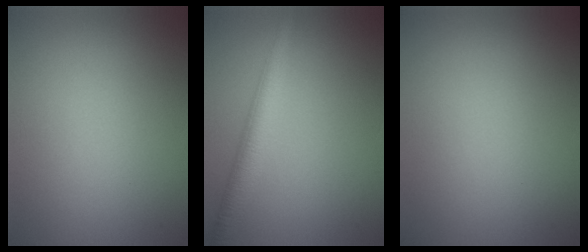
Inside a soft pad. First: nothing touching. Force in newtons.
{"total": 4.2, "press": 4.2, "slide": 0.0}
{"total": 0.0}